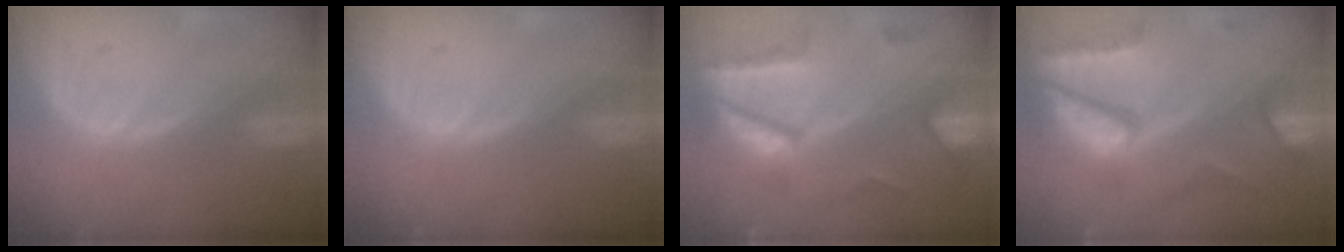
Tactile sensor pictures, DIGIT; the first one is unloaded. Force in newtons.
{"total": 0.0}
{"total": 8.5, "press": 7.8, "slide": 3.4}
{"total": 10.4, "press": 8.6, "slide": 5.8}